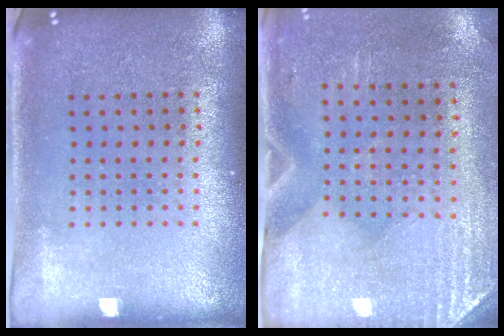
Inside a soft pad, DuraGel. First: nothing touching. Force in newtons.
{"total": 2.9, "press": 2.5, "slide": 1.5}